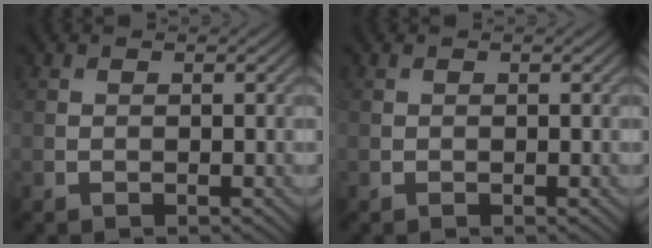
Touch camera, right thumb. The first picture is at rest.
{"total": 0.0}